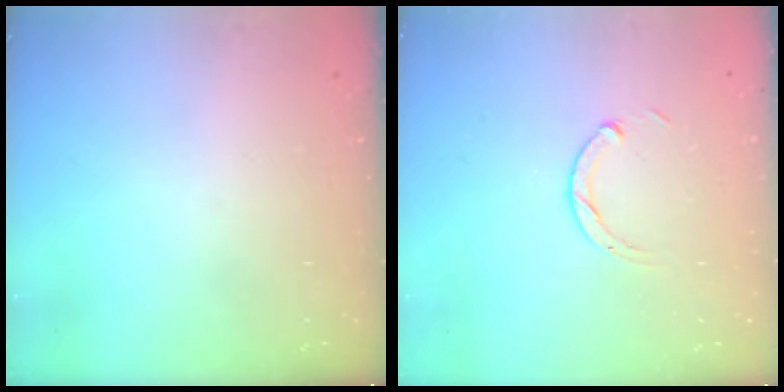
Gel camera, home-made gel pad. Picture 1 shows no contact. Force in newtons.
{"total": 2.9, "press": 2.9, "slide": 0.4}